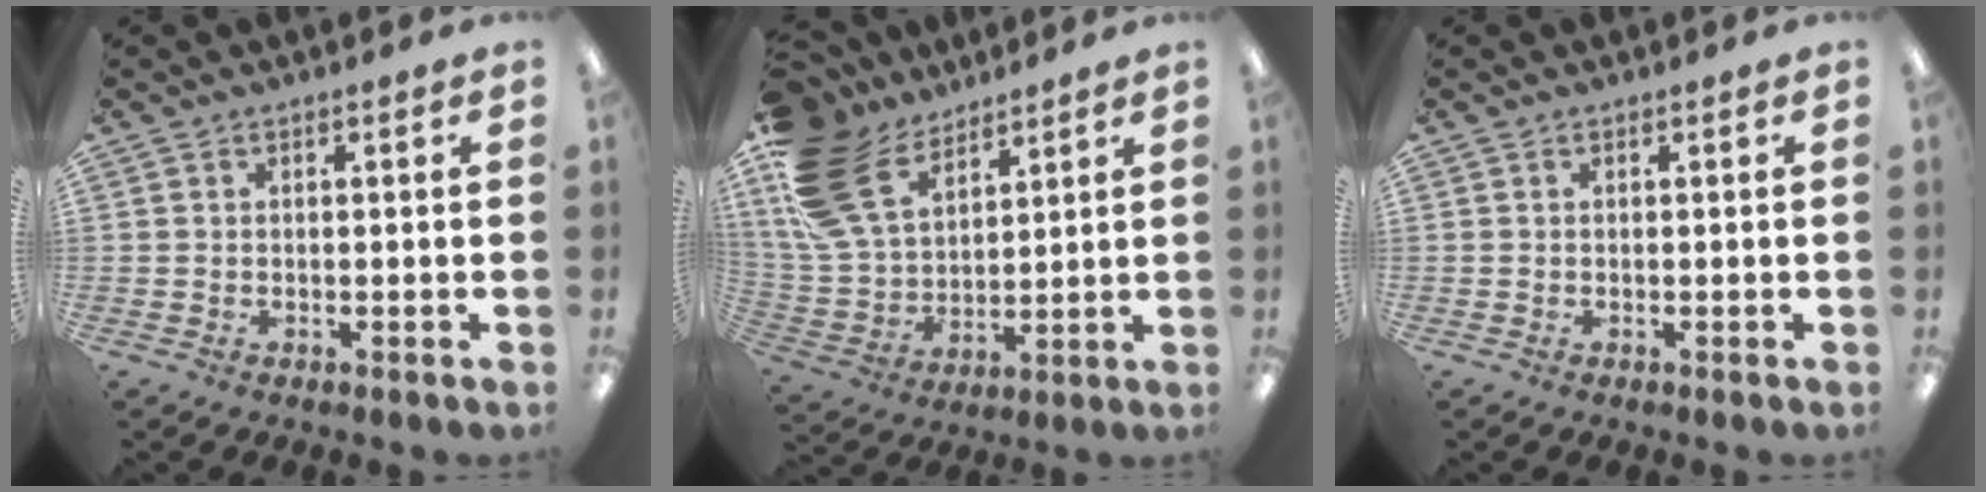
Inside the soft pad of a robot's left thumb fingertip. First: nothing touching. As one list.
[{"total": 19.0, "force": [10.9, 11.4, 10.6], "torque": [-0.264, -0.043, 0.206]}, {"total": 0.0}]